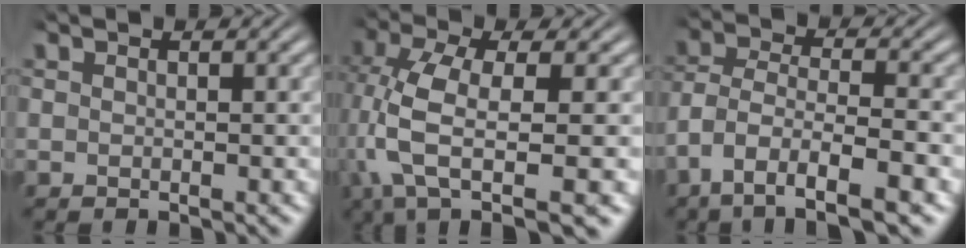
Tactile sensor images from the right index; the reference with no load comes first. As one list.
[{"total": 8.9, "force": [-2.9, 4.2, 7.2], "torque": [-0.178, -0.045, -0.023]}, {"total": 7.3, "force": [-3.5, 4.0, 5.0], "torque": [-0.109, -0.043, -0.040]}]